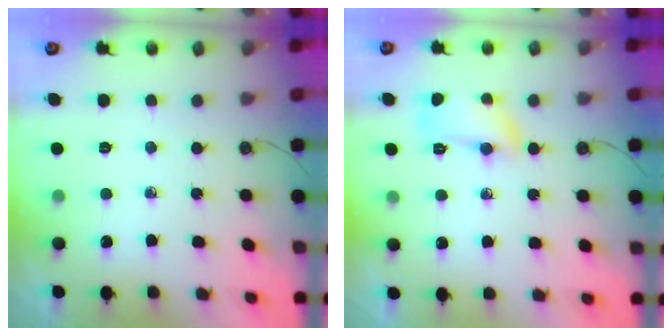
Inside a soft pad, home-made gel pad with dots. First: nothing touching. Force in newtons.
{"total": 9.2, "press": 8.2, "slide": 4.3}